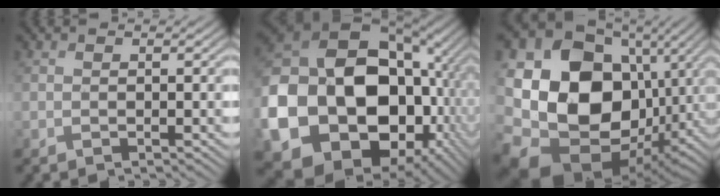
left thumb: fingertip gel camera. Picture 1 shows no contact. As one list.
[{"total": 23.7, "force": [-3.8, 18.6, 14.1], "torque": [-0.359, -0.036, -0.058]}, {"total": 19.9, "force": [-0.3, 16.1, 11.6], "torque": [-0.274, -0.035, 0.028]}]